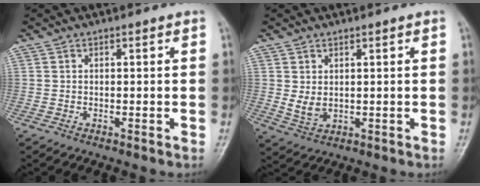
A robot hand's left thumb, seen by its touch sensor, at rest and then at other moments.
{"total": 3.2, "force": [0.7, 2.1, 2.3], "torque": [-0.037, -0.010, 0.022]}